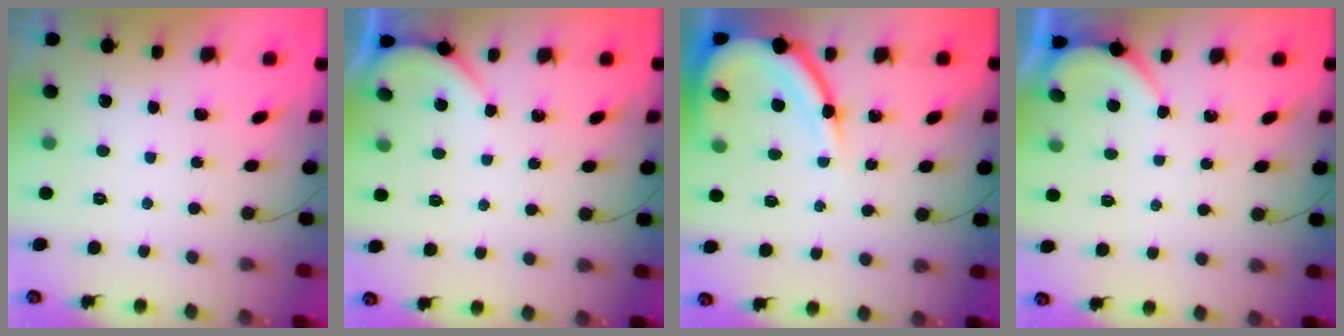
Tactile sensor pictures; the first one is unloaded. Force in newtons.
{"total": 2.9, "press": 2.9, "slide": 0.4}
{"total": 11.4, "press": 11.3, "slide": 1.2}
{"total": 1.3, "press": 1.3, "slide": 0.2}